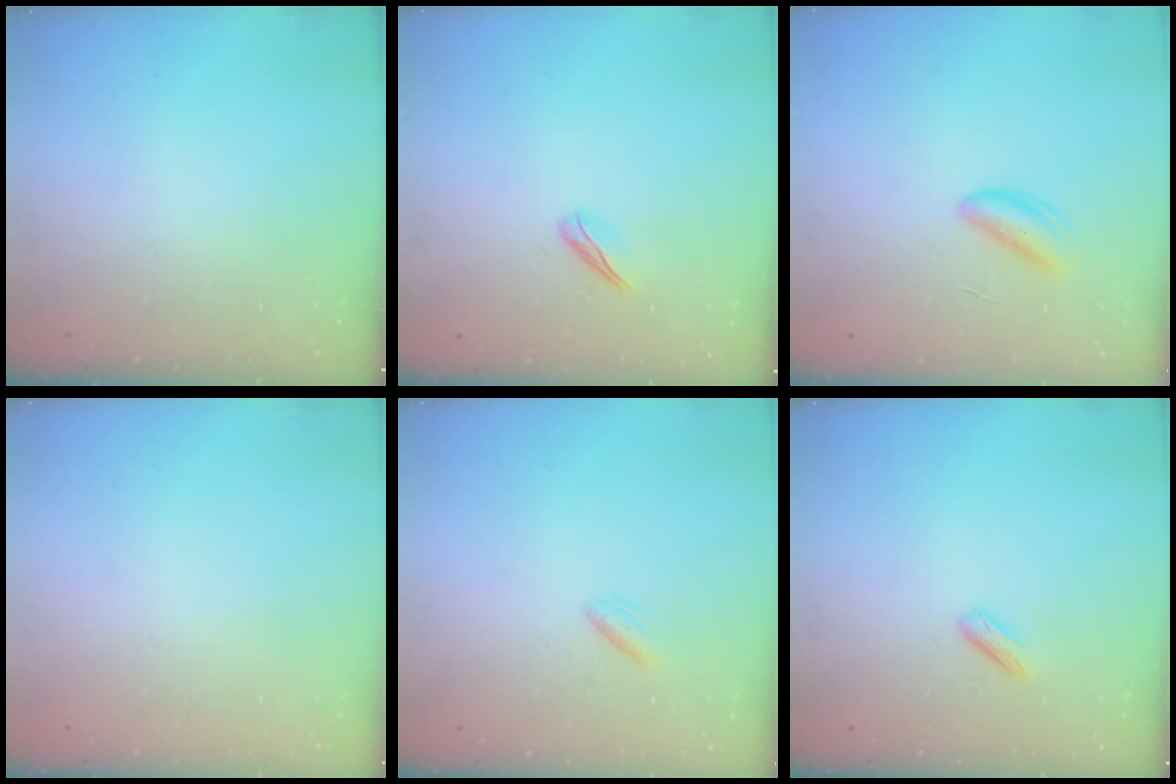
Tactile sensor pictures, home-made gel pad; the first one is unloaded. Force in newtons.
{"total": 3.4, "press": 3.3, "slide": 0.7}
{"total": 2.7, "press": 2.6, "slide": 0.4}
{"total": 2.0, "press": 2.0, "slide": 0.1}
{"total": 1.6, "press": 1.3, "slide": 0.9}
{"total": 2.8, "press": 2.7, "slide": 0.9}